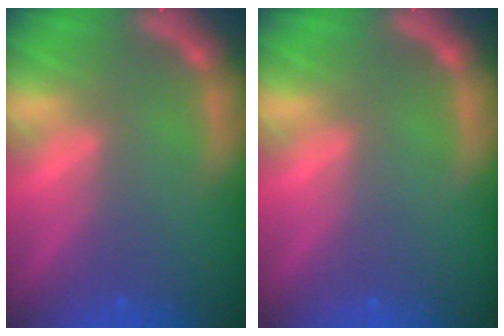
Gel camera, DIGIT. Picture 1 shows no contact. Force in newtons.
{"total": 0.0}